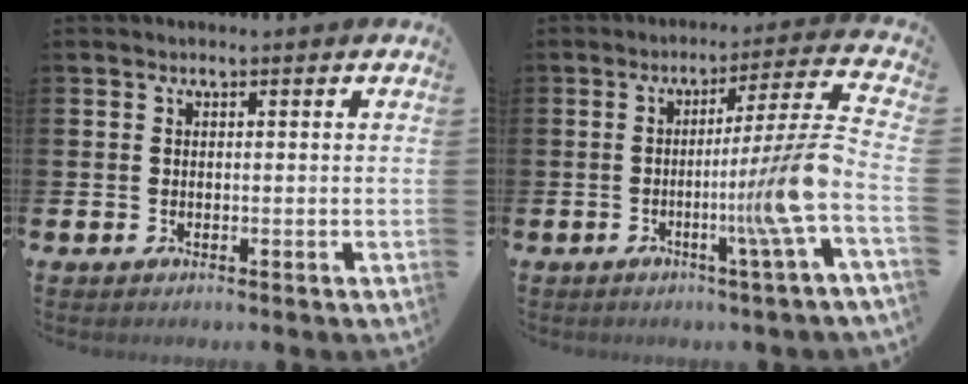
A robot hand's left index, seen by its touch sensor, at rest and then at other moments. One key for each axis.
{"total": 10.2, "fx": -2.2, "fy": -1.8, "fz": 9.8, "tx": -0.140, "ty": -0.038, "tz": -0.057}